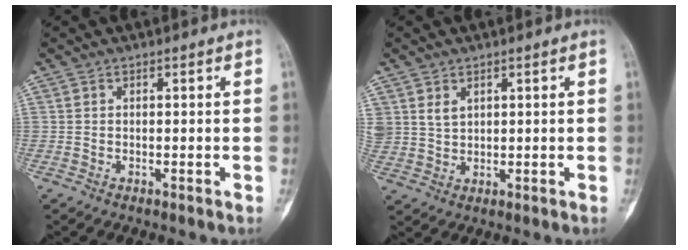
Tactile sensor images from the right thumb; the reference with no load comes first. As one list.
[{"total": 3.5, "force": [1.9, 2.4, 1.6], "torque": [-0.025, -0.011, 0.047]}]